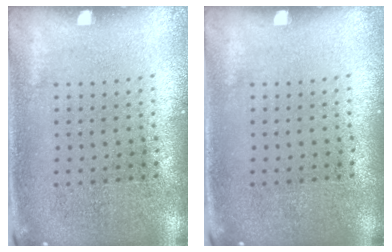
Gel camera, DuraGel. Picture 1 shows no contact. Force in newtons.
{"total": 0.0}